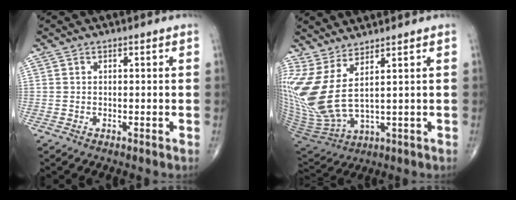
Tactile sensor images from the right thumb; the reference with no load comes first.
{"total": 13.0, "force": [4.1, 3.7, 11.8], "torque": [-0.288, -0.040, 0.101]}